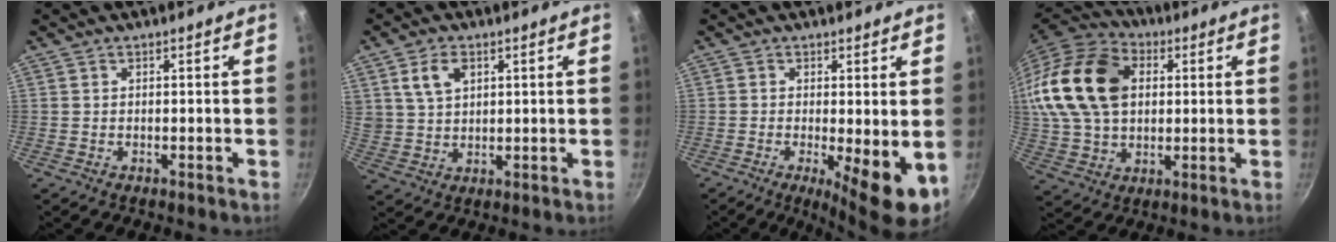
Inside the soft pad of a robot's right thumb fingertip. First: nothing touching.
{"total": 6.7, "force": [2.8, 4.5, 4.1], "torque": [-0.063, -0.006, 0.059]}
{"total": 8.4, "force": [-1.5, 2.0, 8.0], "torque": [-0.109, -0.010, -0.013]}
{"total": 23.5, "force": [5.2, 16.3, 16.1], "torque": [-0.306, 0.017, 0.091]}